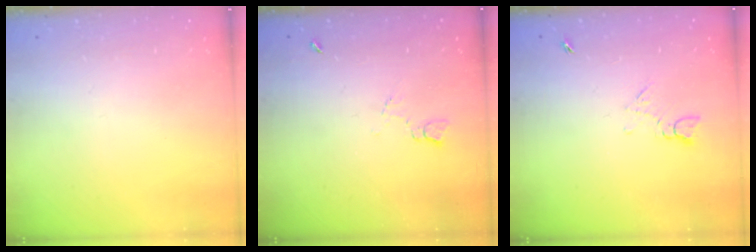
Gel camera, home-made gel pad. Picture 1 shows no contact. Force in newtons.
{"total": 3.4, "press": 3.3, "slide": 0.7}
{"total": 4.0, "press": 3.9, "slide": 0.7}